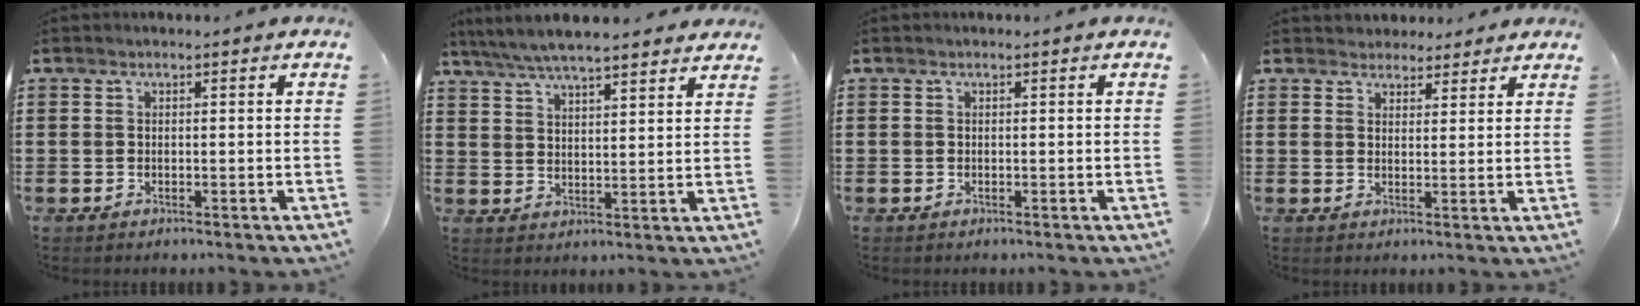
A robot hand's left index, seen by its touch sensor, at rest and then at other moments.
{"total": 5.5, "force": [5.1, 0.5, 2.0], "torque": [-0.057, -0.016, 0.090]}
{"total": 0.0}
{"total": 2.9, "force": [2.6, 1.3, -0.2], "torque": [-0.007, 0.003, 0.050]}